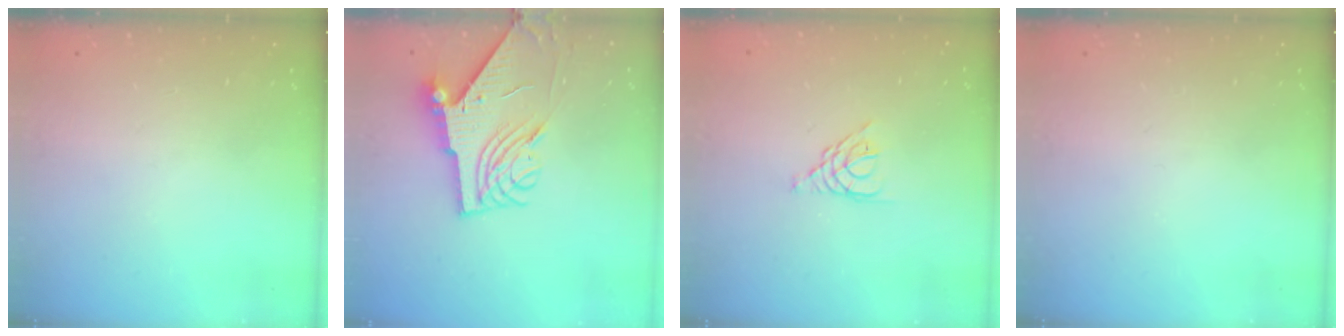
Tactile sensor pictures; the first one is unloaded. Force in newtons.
{"total": 9.2, "press": 9.1, "slide": 1.3}
{"total": 3.3, "press": 3.2, "slide": 0.5}
{"total": 0.0}